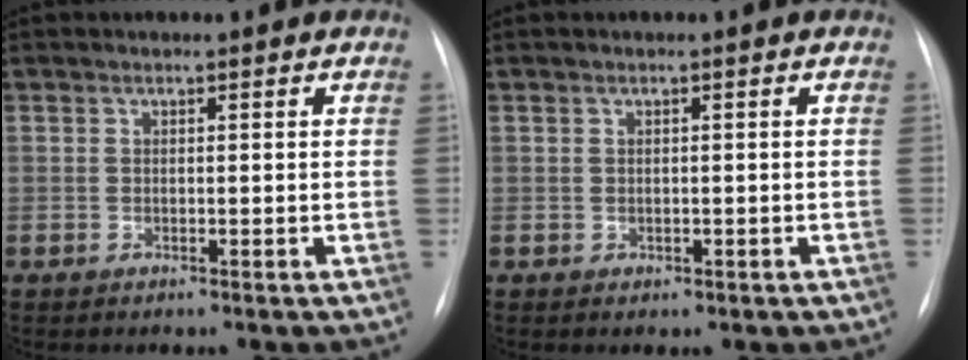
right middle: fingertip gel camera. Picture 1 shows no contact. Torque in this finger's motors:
{"motor_torque": [-0.64, 0.11, 0.02, 0.00]}